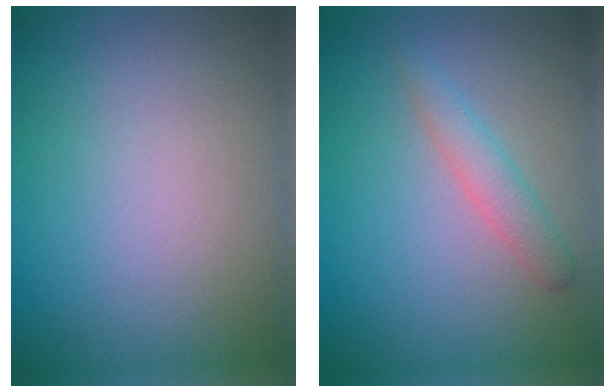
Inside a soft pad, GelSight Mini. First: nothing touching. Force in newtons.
{"total": 2.0, "press": 2.0, "slide": 0.1}